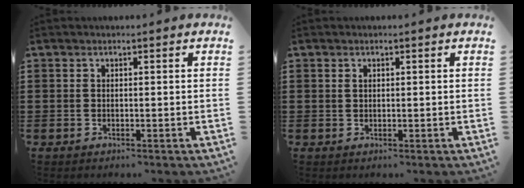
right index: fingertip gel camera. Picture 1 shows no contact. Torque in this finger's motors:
{"motor_torque": [-0.39, 0.64, -0.02, 0.00]}